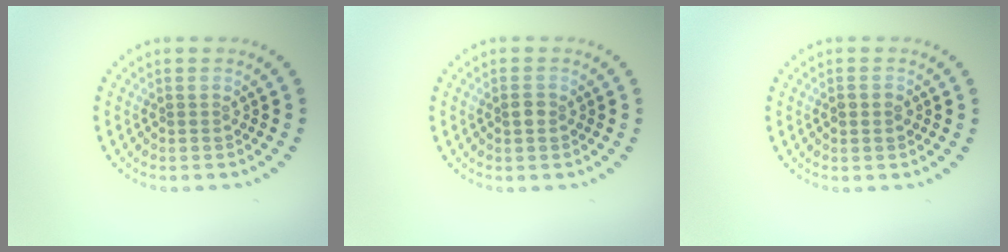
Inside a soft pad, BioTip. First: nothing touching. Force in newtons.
{"total": 0.9, "press": 0.9, "slide": 0.2}
{"total": 1.1, "press": 1.1, "slide": 0.3}